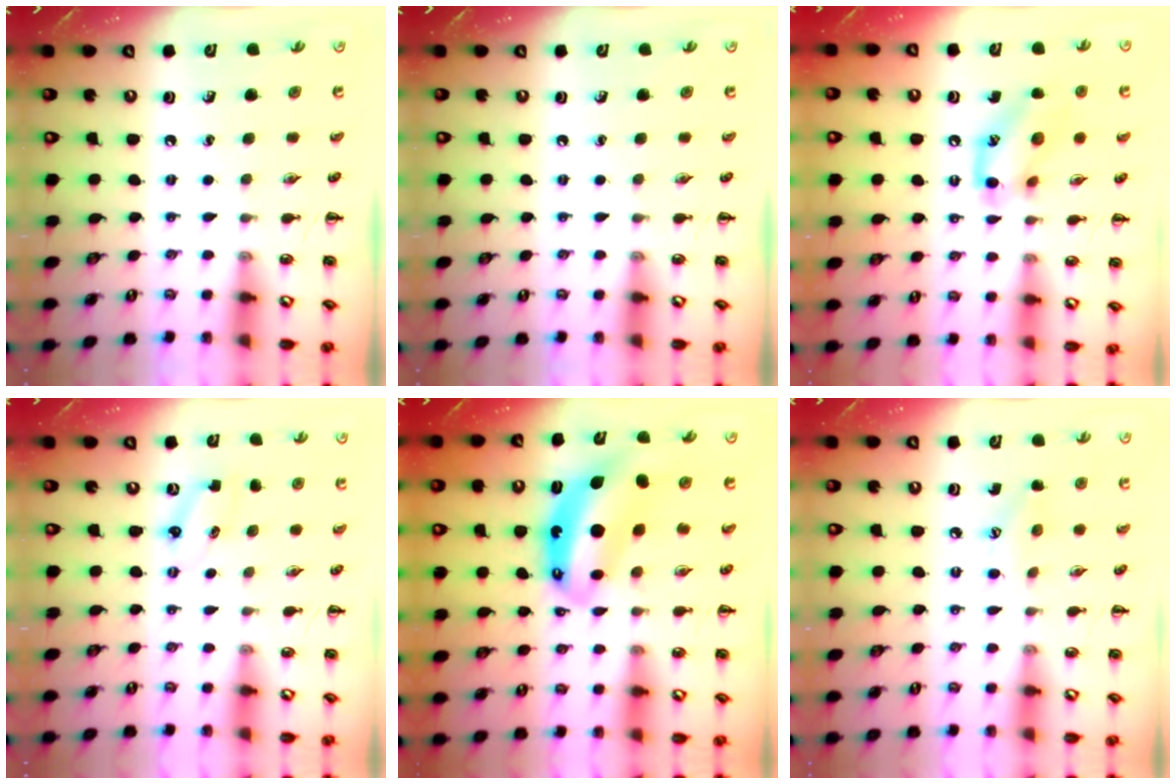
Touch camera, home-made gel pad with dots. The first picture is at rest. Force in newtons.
{"total": 0.0}
{"total": 12.9, "press": 12.8, "slide": 2.0}
{"total": 2.9, "press": 2.8, "slide": 0.7}
{"total": 10.2, "press": 9.8, "slide": 2.9}
{"total": 5.5, "press": 5.4, "slide": 1.2}